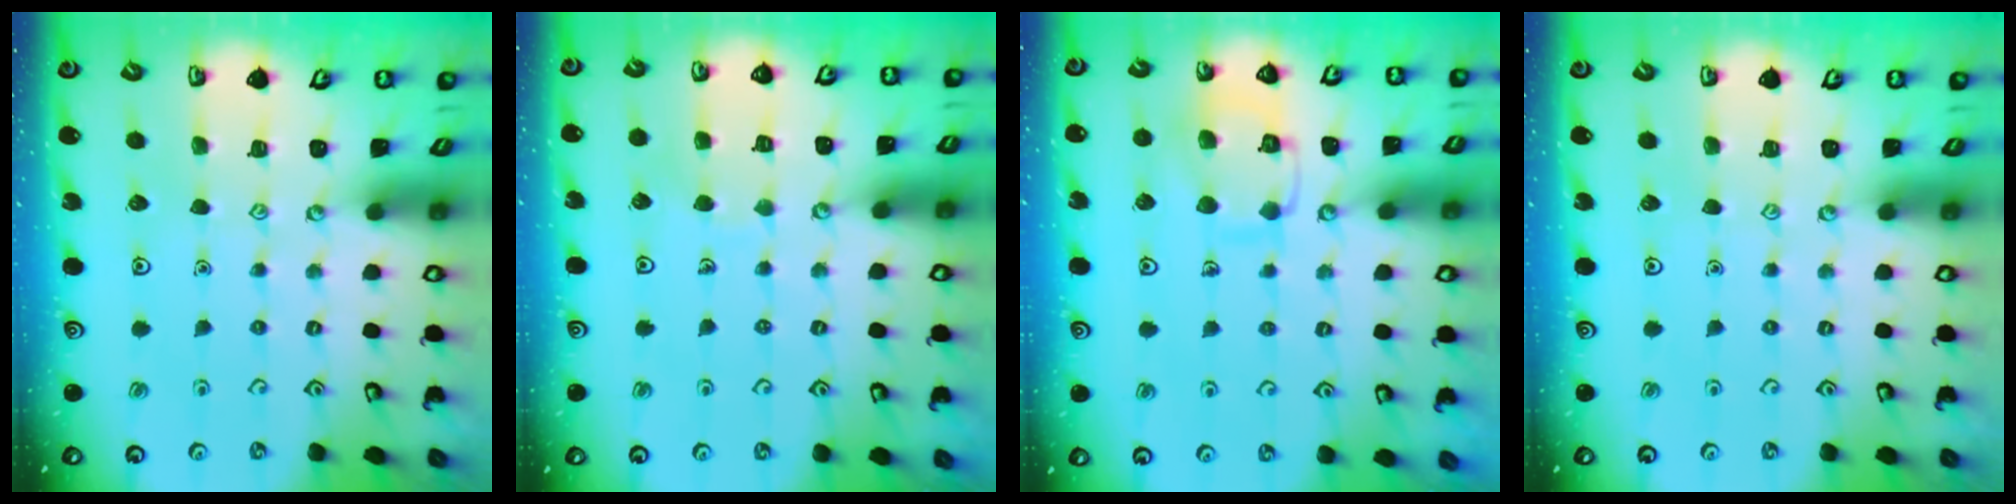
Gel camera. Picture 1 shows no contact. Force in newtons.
{"total": 4.6, "press": 4.6, "slide": 0.4}
{"total": 12.1, "press": 12.0, "slide": 0.9}
{"total": 0.0}